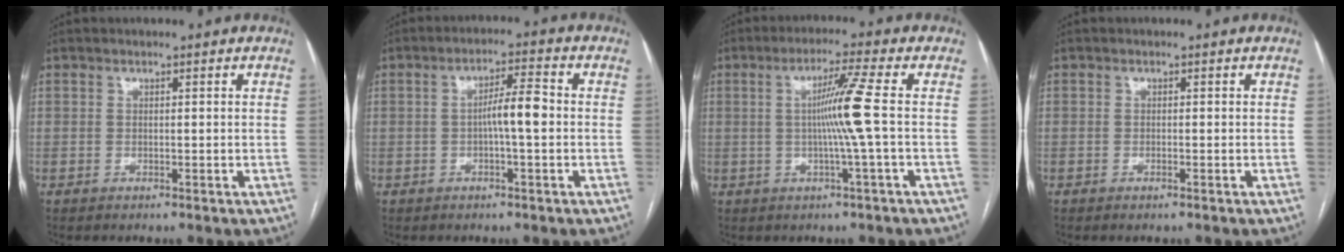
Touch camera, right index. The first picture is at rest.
{"total": 5.2, "force": [-0.5, 0.5, 5.2], "torque": [-0.088, 0.012, -0.008]}
{"total": 7.0, "force": [-0.1, -2.0, 6.7], "torque": [-0.120, 0.002, 0.001]}
{"total": 0.6, "force": [-0.4, 0.0, 0.5], "torque": [-0.010, -0.001, -0.006]}